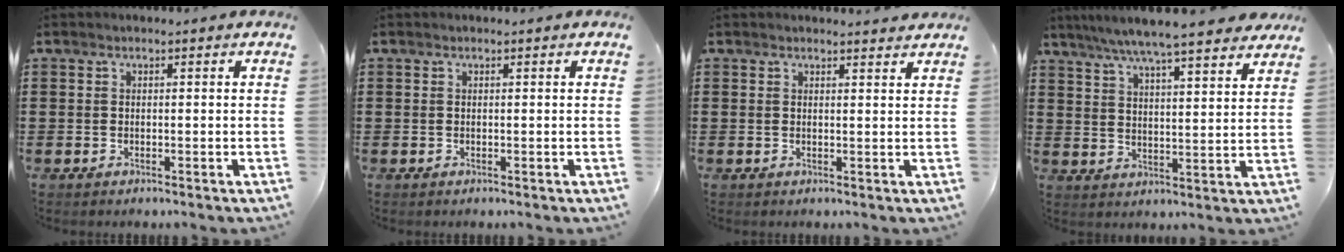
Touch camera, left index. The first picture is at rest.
{"total": 0.0}
{"total": 1.5, "force": [1.5, 0.0, 0.3], "torque": [-0.010, 0.000, 0.028]}
{"total": 6.6, "force": [5.9, -0.2, 3.0], "torque": [-0.081, -0.030, 0.101]}